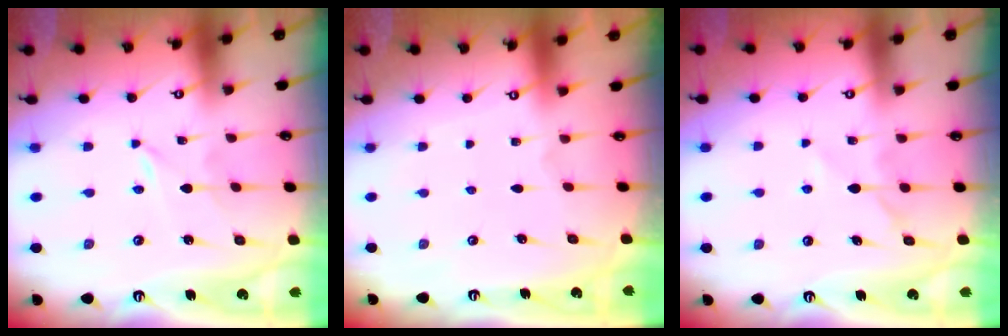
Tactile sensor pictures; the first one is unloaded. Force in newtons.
{"total": 0.0}
{"total": 5.3, "press": 5.3, "slide": 0.4}